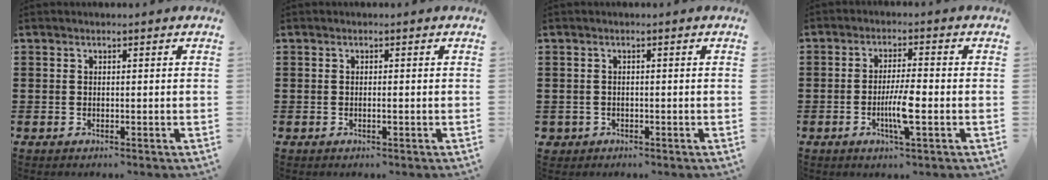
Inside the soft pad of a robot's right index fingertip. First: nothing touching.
{"total": 0.7, "force": [-0.2, 0.0, 0.6], "torque": [-0.011, -0.005, -0.003]}
{"total": 1.0, "force": [-0.6, 0.8, 0.0], "torque": [-0.004, 0.003, -0.016]}
{"total": 5.6, "force": [-1.6, 0.7, 5.3], "torque": [-0.096, -0.006, -0.029]}